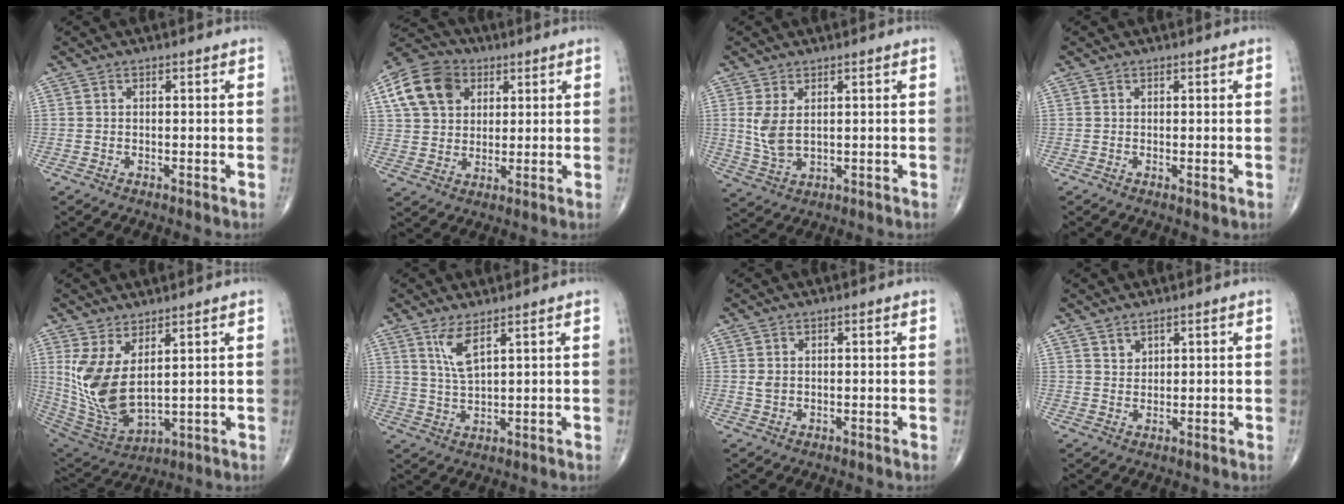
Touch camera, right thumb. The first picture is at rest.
{"total": 12.4, "force": [4.7, 9.4, 6.6], "torque": [-0.105, 0.000, 0.078]}
{"total": 5.6, "force": [1.3, 3.2, 4.5], "torque": [-0.092, -0.006, 0.036]}
{"total": 0.8, "force": [0.0, 0.3, 0.7], "torque": [-0.015, -0.005, -0.001]}
{"total": 13.4, "force": [3.6, 6.1, 11.3], "torque": [-0.232, -0.035, 0.094]}
{"total": 5.0, "force": [2.8, 1.0, 3.9], "torque": [-0.085, -0.024, 0.066]}
{"total": 1.4, "force": [0.2, 1.1, 0.9], "torque": [-0.015, 0.000, 0.007]}
{"total": 1.8, "force": [1.5, 0.9, 0.4], "torque": [0.007, -0.012, 0.026]}